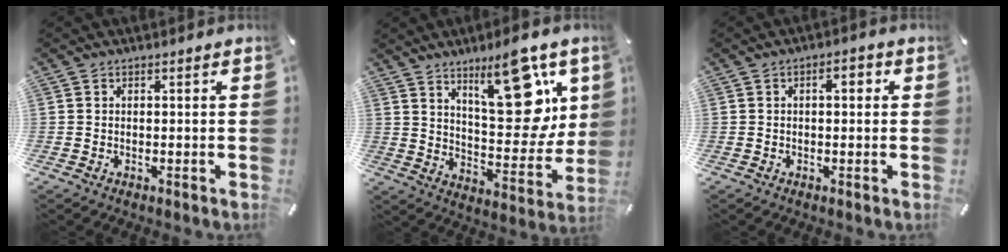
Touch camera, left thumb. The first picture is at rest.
{"total": 20.5, "force": [10.9, 8.9, 14.8], "torque": [-0.180, -0.072, 0.172]}
{"total": 2.7, "force": [0.3, 1.4, 2.3], "torque": [-0.034, 0.006, -0.002]}